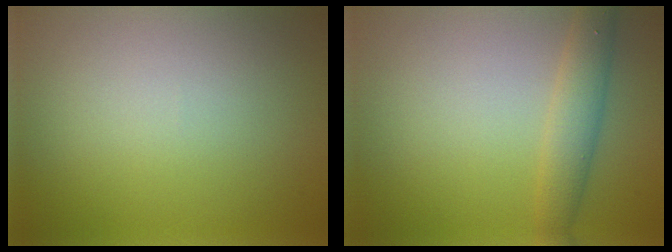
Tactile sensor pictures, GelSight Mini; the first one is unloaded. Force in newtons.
{"total": 3.0, "press": 3.0, "slide": 0.1}